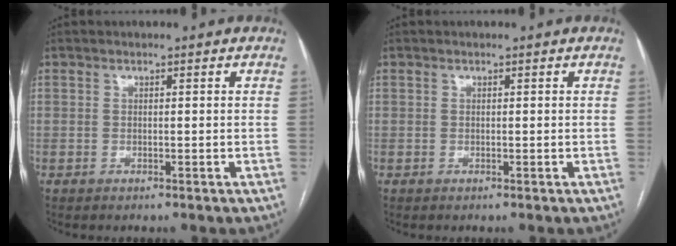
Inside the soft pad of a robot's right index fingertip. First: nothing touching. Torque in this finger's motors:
{"motor_torque": [0.05, 0.01, 0.01, 0.01]}